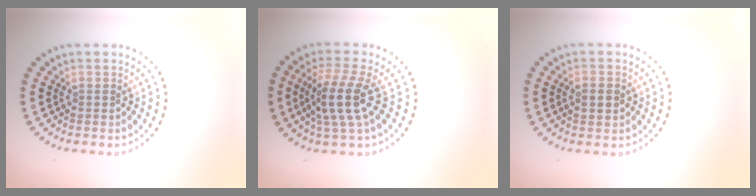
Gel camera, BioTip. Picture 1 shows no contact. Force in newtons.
{"total": 4.0, "press": 3.5, "slide": 2.0}
{"total": 2.2, "press": 2.2, "slide": 0.1}